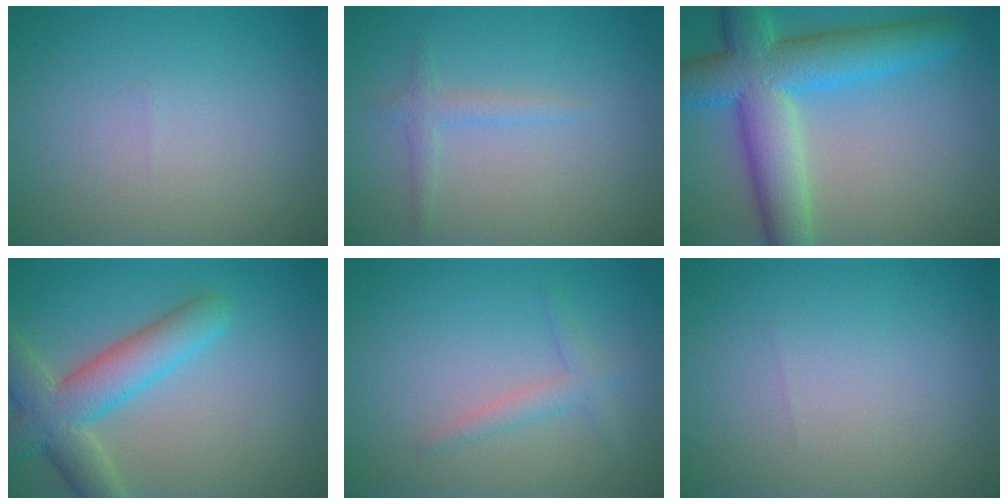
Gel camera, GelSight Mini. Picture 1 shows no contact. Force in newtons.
{"total": 1.5, "press": 1.4, "slide": 0.1}
{"total": 9.5, "press": 9.4, "slide": 0.5}
{"total": 6.3, "press": 6.3, "slide": 0.3}
{"total": 1.6, "press": 1.6, "slide": 0.0}
{"total": 0.0}